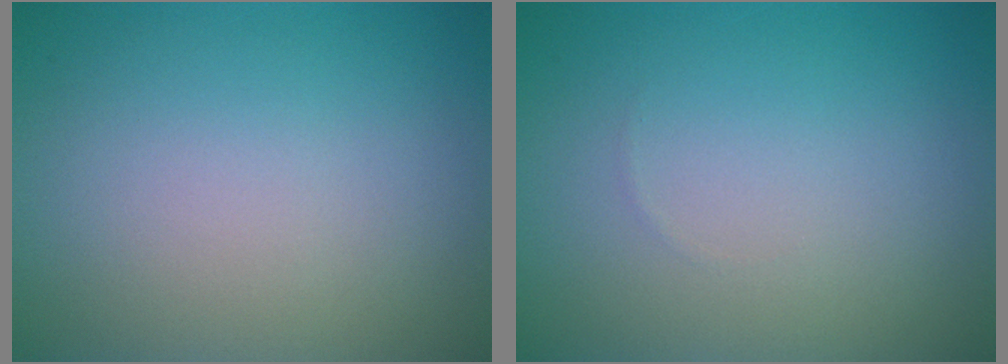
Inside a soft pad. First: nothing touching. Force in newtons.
{"total": 0.0}